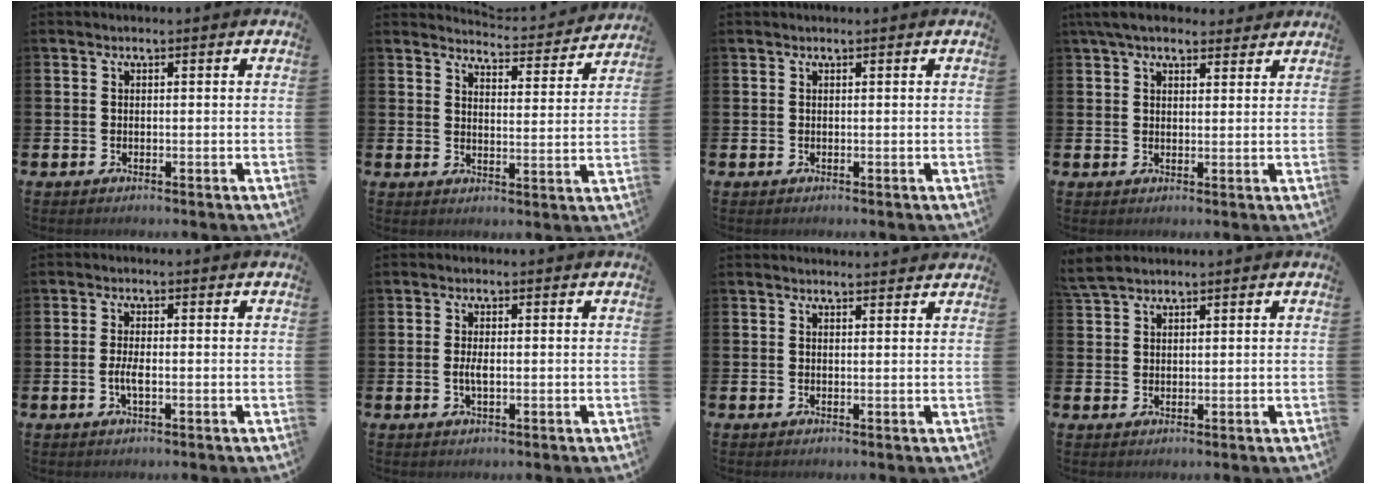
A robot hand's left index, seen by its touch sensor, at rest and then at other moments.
{"total": 4.5, "force": [4.5, 0.4, 0.5], "torque": [-0.014, -0.038, 0.073]}
{"total": 0.0}
{"total": 5.4, "force": [4.7, 1.9, 1.9], "torque": [-0.045, -0.011, 0.087]}
{"total": 2.2, "force": [-0.6, 0.6, 2.0], "torque": [-0.033, -0.001, -0.012]}
{"total": 1.8, "force": [-0.2, 0.6, 1.6], "torque": [-0.029, 0.000, -0.006]}
{"total": 1.7, "force": [1.7, 0.1, -0.1], "torque": [0.011, -0.012, 0.028]}
{"total": 3.2, "force": [2.9, 0.9, 1.1], "torque": [-0.025, -0.005, 0.054]}